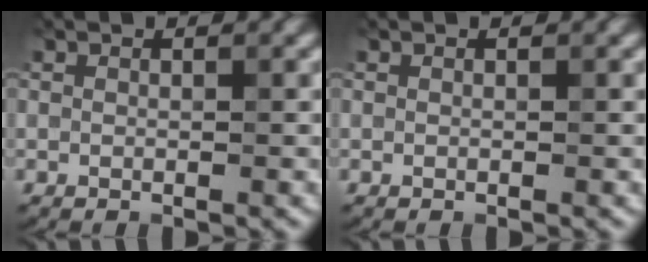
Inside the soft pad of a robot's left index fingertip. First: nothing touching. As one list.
[{"total": 0.0}]